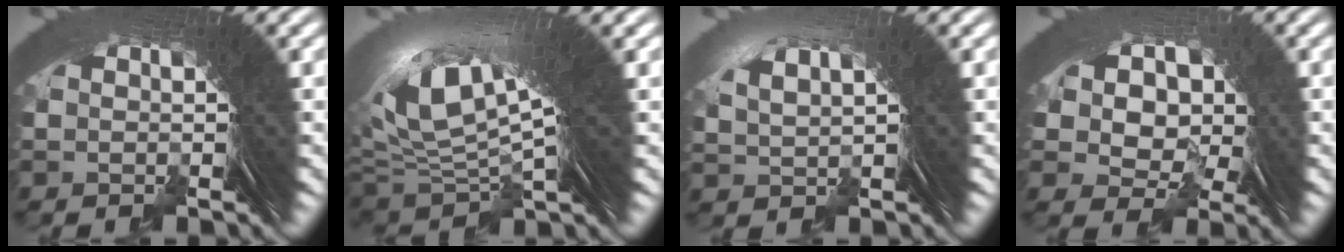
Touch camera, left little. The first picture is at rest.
{"total": 10.5, "force": [3.4, 6.0, 7.9], "torque": [-0.151, 0.004, 0.060]}
{"total": 0.8, "force": [0.5, -0.3, 0.6], "torque": [-0.017, -0.004, 0.023]}
{"total": 6.0, "force": [-0.8, 5.1, 3.1], "torque": [-0.091, -0.047, 0.010]}